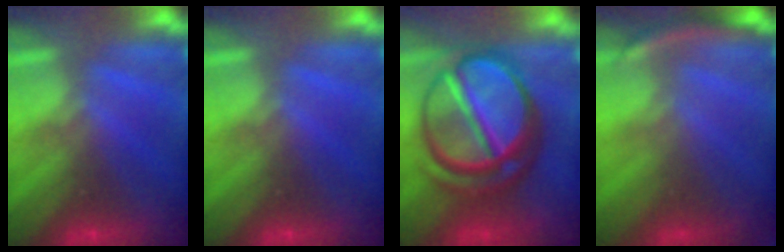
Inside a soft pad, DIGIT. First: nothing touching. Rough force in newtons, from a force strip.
{"total": 0.0}
{"total": 9.7}
{"total": 2.9}